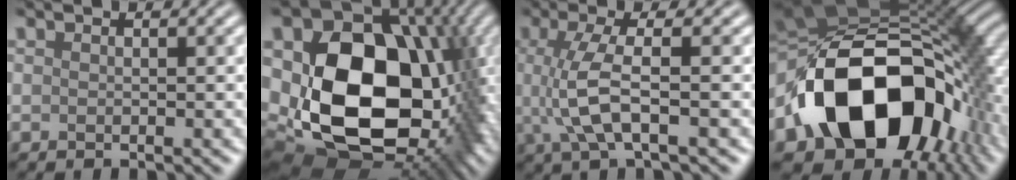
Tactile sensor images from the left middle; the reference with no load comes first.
{"total": 19.4, "force": [0.2, 13.8, 13.6], "torque": [-0.261, -0.045, 0.034]}
{"total": 4.5, "force": [0.0, 0.9, 4.4], "torque": [-0.106, -0.001, 0.002]}
{"total": 17.9, "force": [-3.7, 12.4, 12.4], "torque": [-0.221, -0.011, -0.066]}